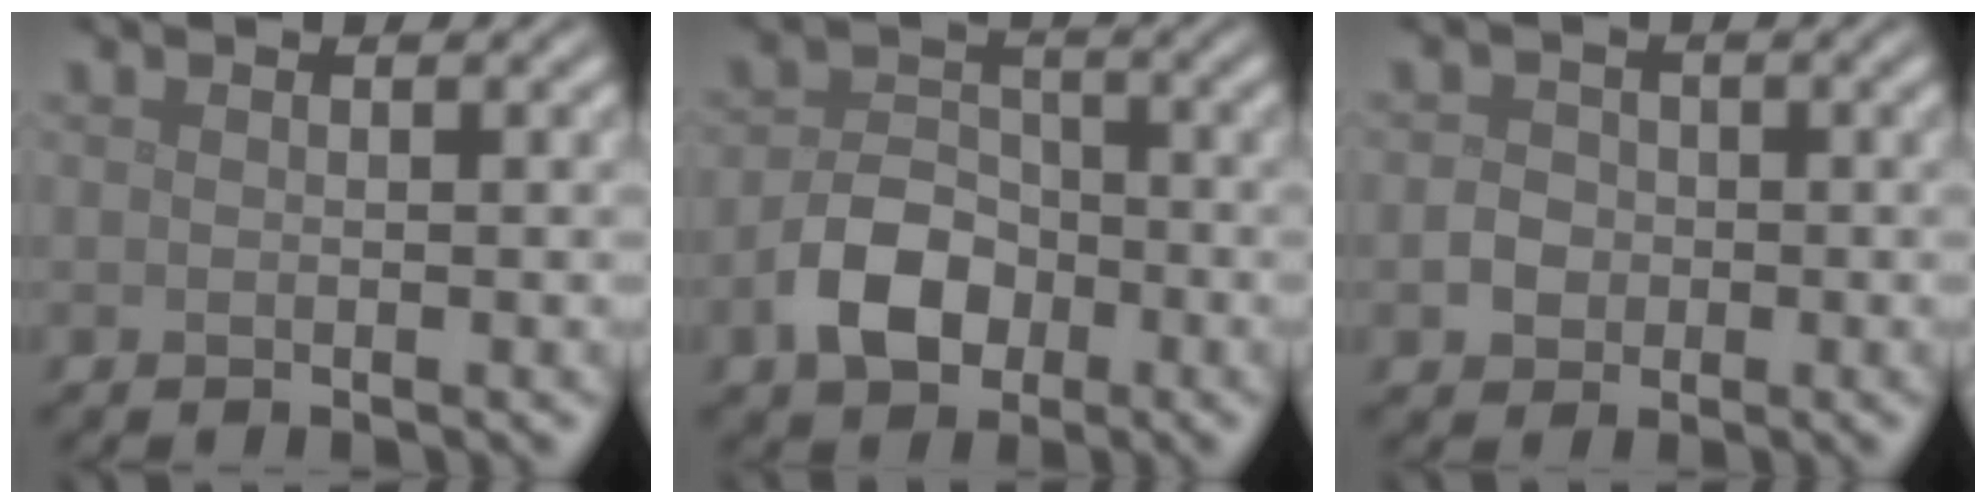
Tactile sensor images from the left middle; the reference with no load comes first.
{"total": 4.9, "force": [-2.2, 3.3, 2.9], "torque": [-0.054, 0.004, -0.044]}
{"total": 1.9, "force": [-0.5, 1.7, 0.7], "torque": [-0.004, 0.000, -0.014]}